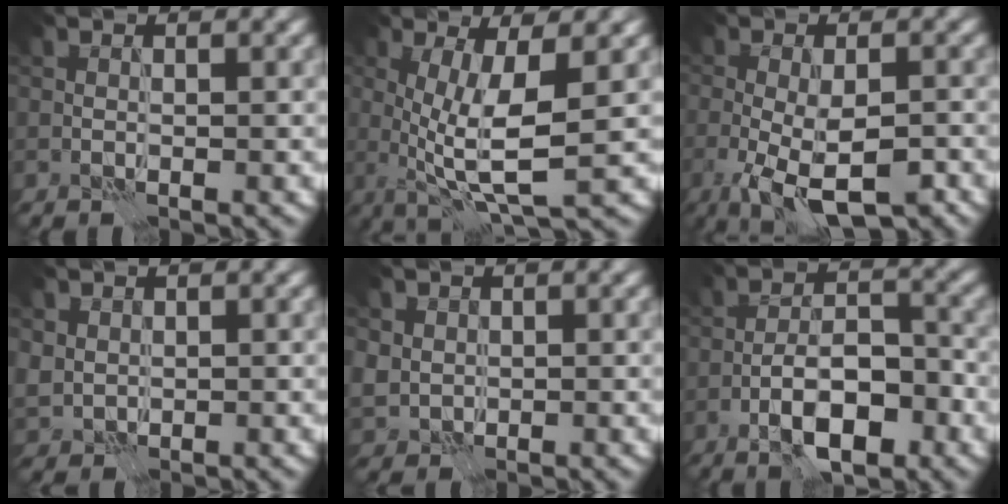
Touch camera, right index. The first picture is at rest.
{"total": 6.4, "force": [0.1, 1.5, 6.2], "torque": [-0.116, -0.007, 0.005]}
{"total": 7.5, "force": [-3.5, 2.6, 6.2], "torque": [-0.111, -0.017, -0.051]}
{"total": 1.9, "force": [0.7, 1.7, 0.4], "torque": [-0.014, -0.003, 0.017]}
{"total": 2.6, "force": [0.8, 2.4, 0.6], "torque": [-0.026, -0.001, 0.031]}
{"total": 5.9, "force": [-3.4, 2.0, 4.4], "torque": [-0.066, 0.010, -0.061]}